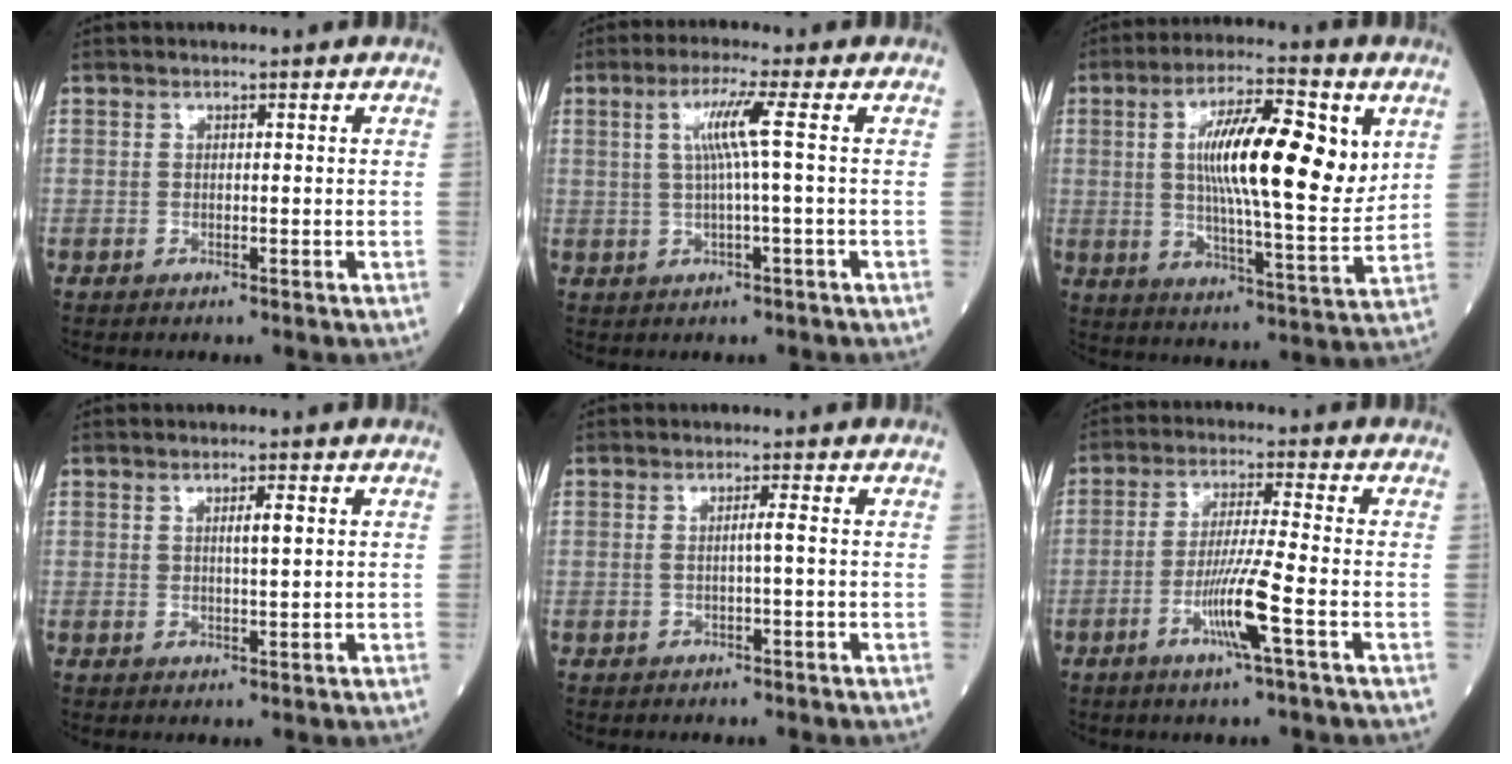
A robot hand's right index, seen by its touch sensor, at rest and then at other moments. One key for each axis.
{"total": 5.3, "fx": 0.9, "fy": -1.1, "fz": 5.1, "tx": -0.103, "ty": 0.008, "tz": 0.021}
{"total": 17.3, "fx": 4.3, "fy": 3.5, "fz": 16.4, "tx": -0.276, "ty": 0.008, "tz": 0.064}
{"total": 2.3, "fx": 0.8, "fy": 0.2, "fz": 2.2, "tx": -0.036, "ty": -0.002, "tz": 0.012}
{"total": 1.4, "fx": -0.1, "fy": -0.4, "fz": 1.3, "tx": -0.024, "ty": 0.001, "tz": -0.004}
{"total": 8.0, "fx": -3.1, "fy": -0.9, "fz": 7.3, "tx": -0.141, "ty": -0.010, "tz": -0.062}